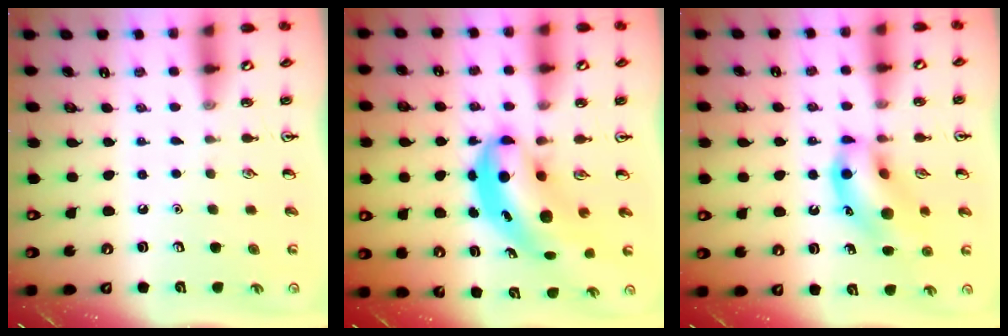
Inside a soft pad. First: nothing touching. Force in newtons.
{"total": 7.3, "press": 7.2, "slide": 1.5}
{"total": 14.3, "press": 14.1, "slide": 2.6}